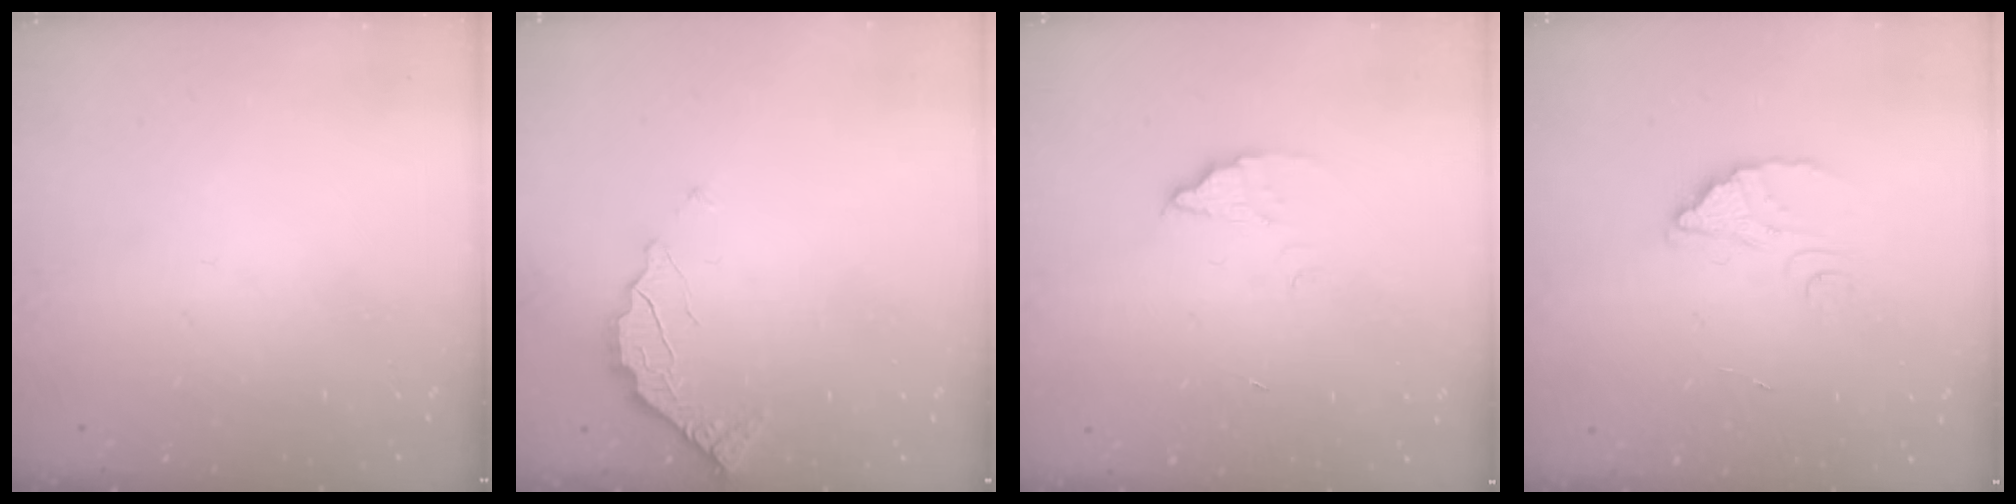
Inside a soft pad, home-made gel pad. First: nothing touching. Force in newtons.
{"total": 2.4, "press": 2.4, "slide": 0.2}
{"total": 2.2, "press": 2.2, "slide": 0.1}
{"total": 2.1, "press": 2.1, "slide": 0.1}